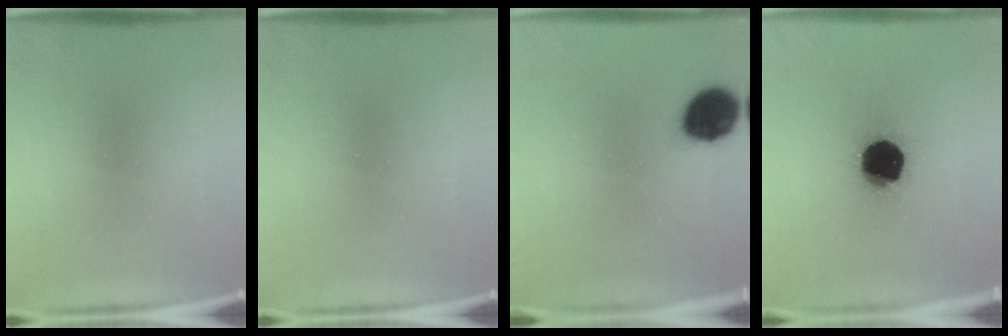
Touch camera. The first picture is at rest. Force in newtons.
{"total": 0.0}
{"total": 12.5}
{"total": 19.0}